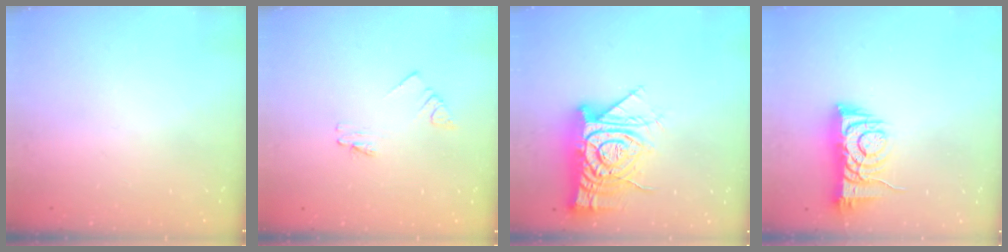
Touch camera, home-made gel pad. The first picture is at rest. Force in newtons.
{"total": 1.1, "press": 1.1, "slide": 0.0}
{"total": 18.4, "press": 18.3, "slide": 1.8}
{"total": 8.3, "press": 8.2, "slide": 1.3}